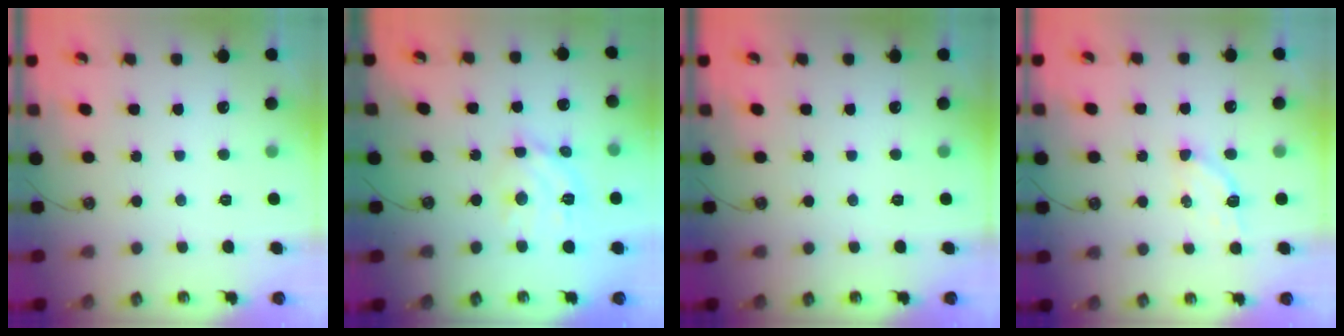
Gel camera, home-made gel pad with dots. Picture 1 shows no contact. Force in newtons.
{"total": 12.4, "press": 12.4, "slide": 0.9}
{"total": 0.0}
{"total": 3.8, "press": 3.8, "slide": 0.5}